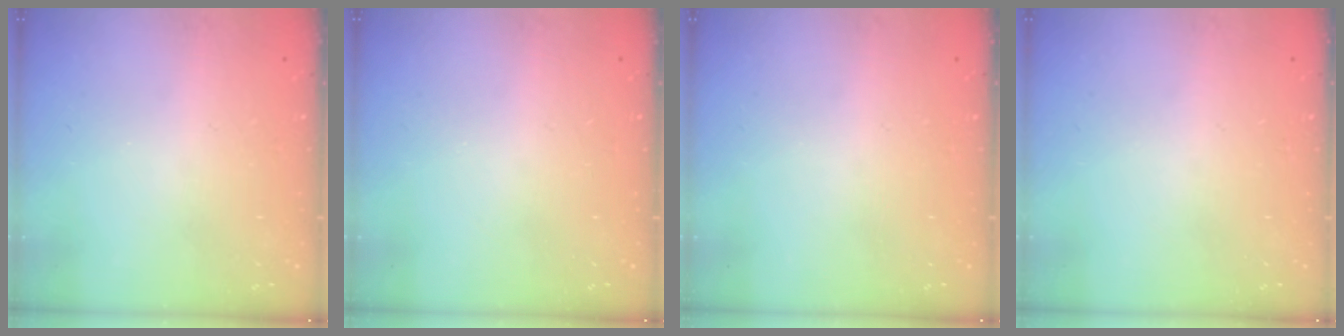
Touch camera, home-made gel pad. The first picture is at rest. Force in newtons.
{"total": 0.0}
{"total": 0.0}
{"total": 0.0}